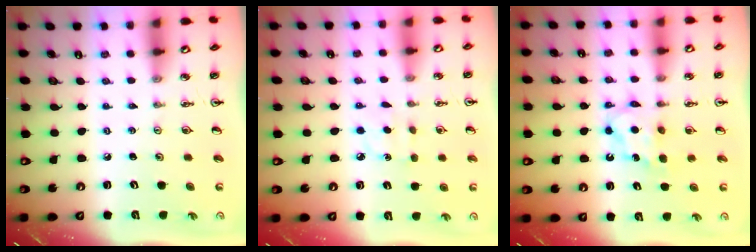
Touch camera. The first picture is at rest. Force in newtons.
{"total": 4.2, "press": 4.1, "slide": 0.3}
{"total": 6.7, "press": 6.7, "slide": 0.3}